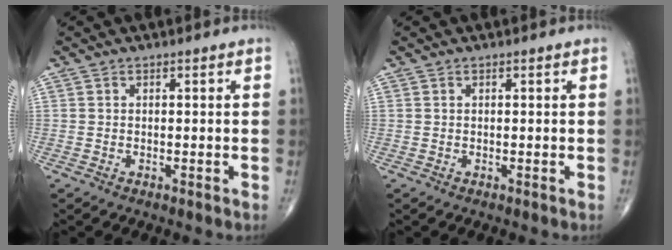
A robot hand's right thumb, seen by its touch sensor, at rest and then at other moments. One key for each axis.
{"total": 0.0}